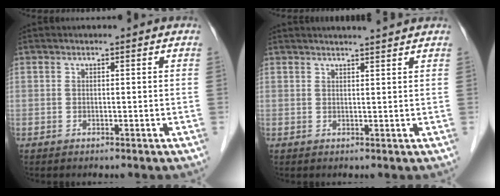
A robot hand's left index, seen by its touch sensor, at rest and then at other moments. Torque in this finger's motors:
{"motor_torque": [0.74, -1.12, 0.12, 0.02]}